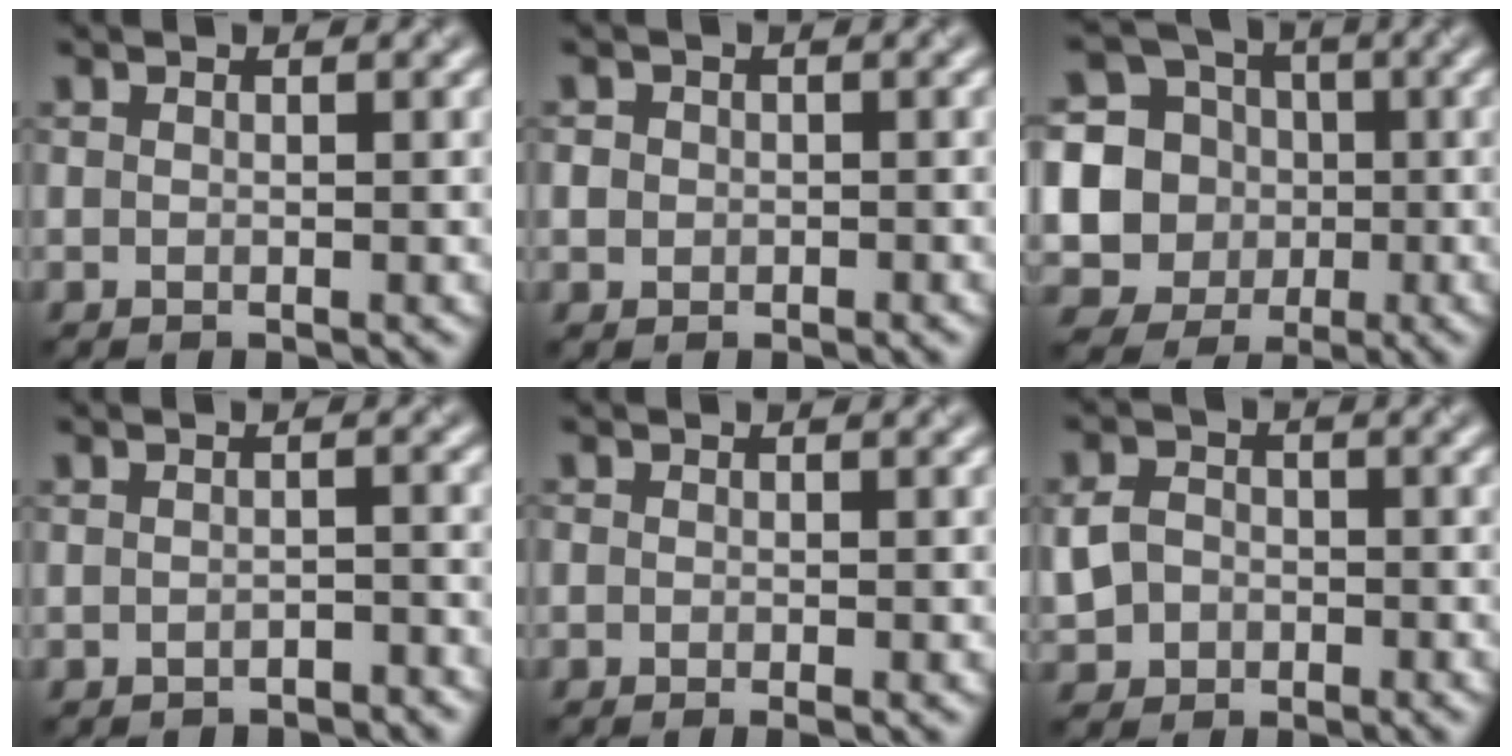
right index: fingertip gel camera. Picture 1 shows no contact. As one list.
[{"total": 1.8, "force": [-0.3, 1.7, 0.3], "torque": [0.001, 0.002, -0.004]}, {"total": 12.7, "force": [-0.5, 12.2, 3.6], "torque": [-0.122, 0.015, -0.032]}, {"total": 1.5, "force": [-1.4, 0.4, 0.4], "torque": [-0.004, 0.001, -0.021]}, {"total": 0.7, "force": [-0.4, 0.2, 0.6], "torque": [-0.010, -0.005, -0.007]}, {"total": 3.1, "force": [-0.7, 2.7, 1.3], "torque": [-0.026, -0.001, -0.014]}]